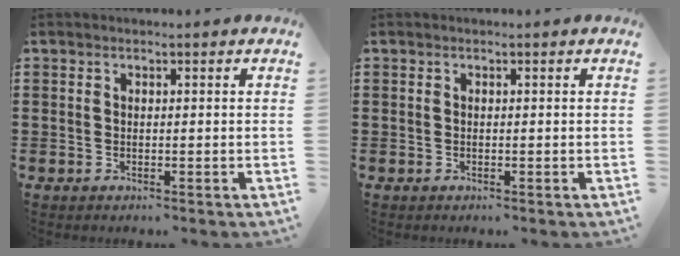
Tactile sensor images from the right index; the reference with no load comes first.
{"total": 0.0}